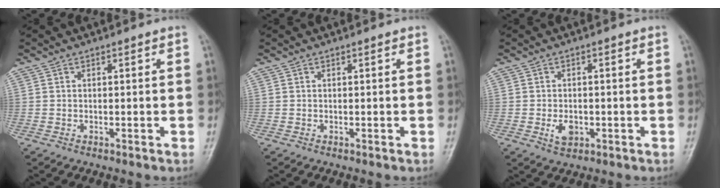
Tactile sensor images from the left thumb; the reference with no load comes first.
{"total": 0.0}
{"total": 3.2, "force": [-1.1, 2.3, 2.0], "torque": [-0.032, -0.001, -0.015]}